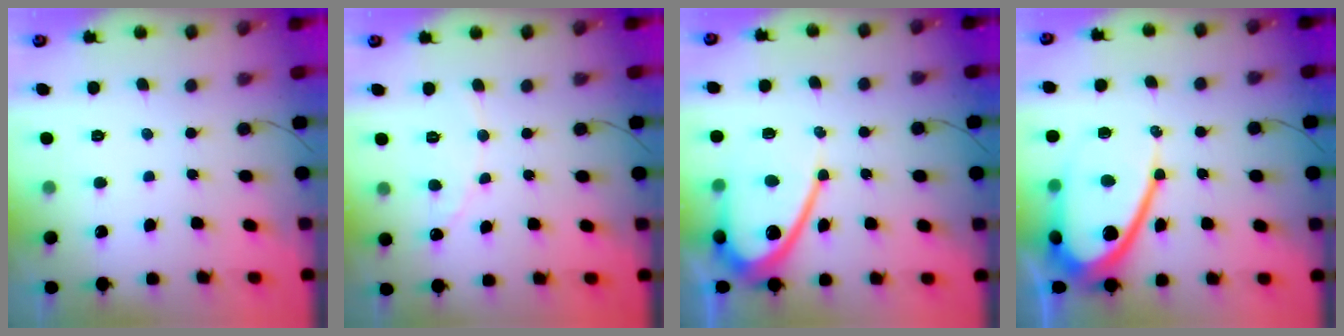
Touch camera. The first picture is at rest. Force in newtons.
{"total": 2.1, "press": 2.1, "slide": 0.1}
{"total": 11.9, "press": 11.9, "slide": 0.8}
{"total": 16.6, "press": 16.5, "slide": 1.5}